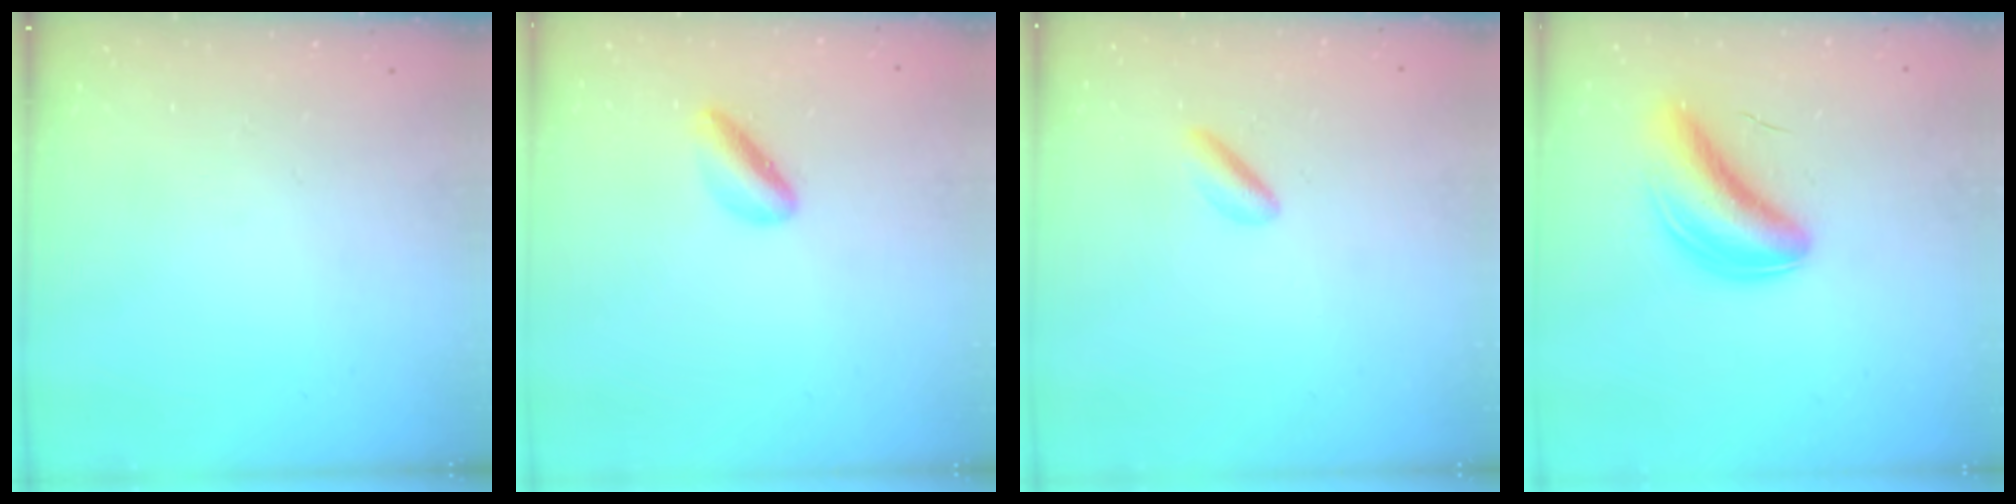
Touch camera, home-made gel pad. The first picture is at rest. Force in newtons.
{"total": 3.9, "press": 3.8, "slide": 0.9}
{"total": 2.6, "press": 2.4, "slide": 0.9}
{"total": 7.4, "press": 6.9, "slide": 2.6}